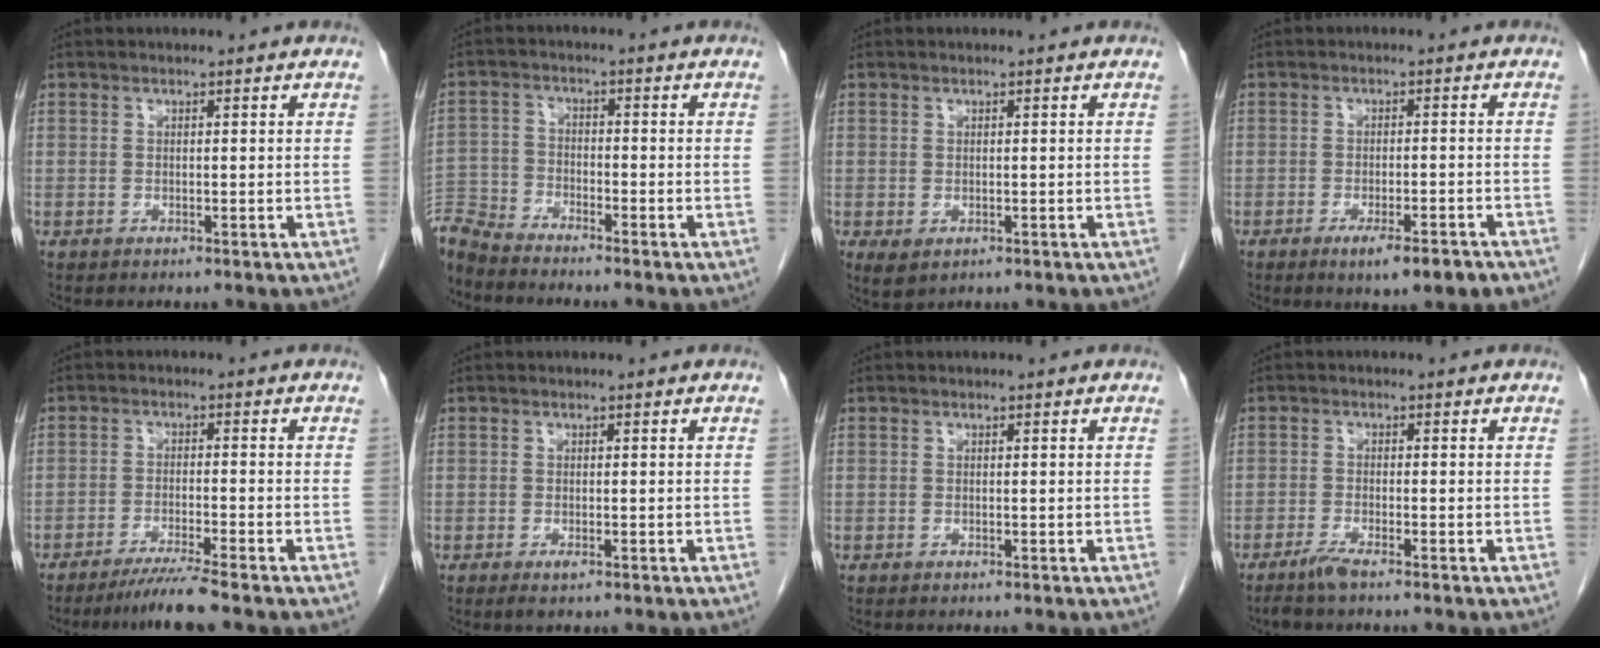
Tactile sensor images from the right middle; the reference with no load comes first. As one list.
[{"total": 6.9, "force": [-6.8, 0.3, 0.9], "torque": [-0.015, -0.007, -0.132]}, {"total": 2.3, "force": [-0.7, 1.5, 1.6], "torque": [-0.026, -0.007, 0.001]}, {"total": 5.7, "force": [-3.7, 0.9, 4.2], "torque": [-0.059, -0.009, -0.049]}, {"total": 4.9, "force": [-4.0, -1.2, 2.6], "torque": [-0.047, -0.017, -0.075]}, {"total": 1.0, "force": [-0.5, 0.3, 0.8], "torque": [-0.014, -0.002, -0.006]}, {"total": 0.0}, {"total": 2.4, "force": [-1.9, -0.1, 1.4], "torque": [-0.039, -0.006, -0.041]}]